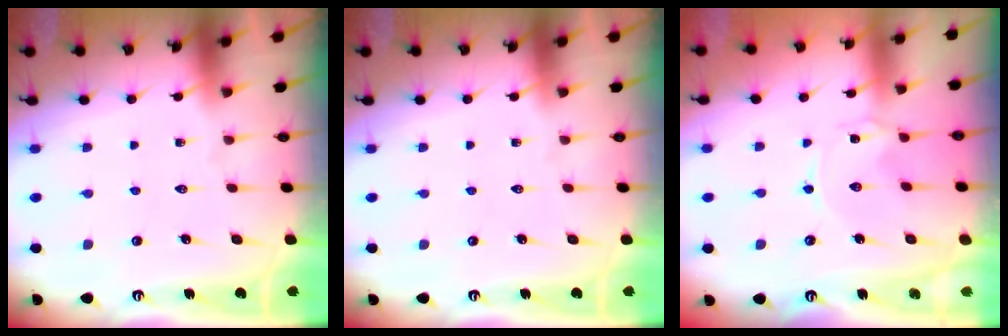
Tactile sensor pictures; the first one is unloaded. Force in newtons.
{"total": 0.0}
{"total": 0.0}